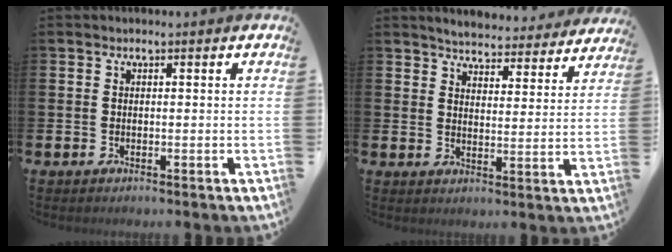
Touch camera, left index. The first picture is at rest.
{"total": 4.7, "force": [4.6, 0.6, 0.3], "torque": [-0.021, -0.036, 0.078]}